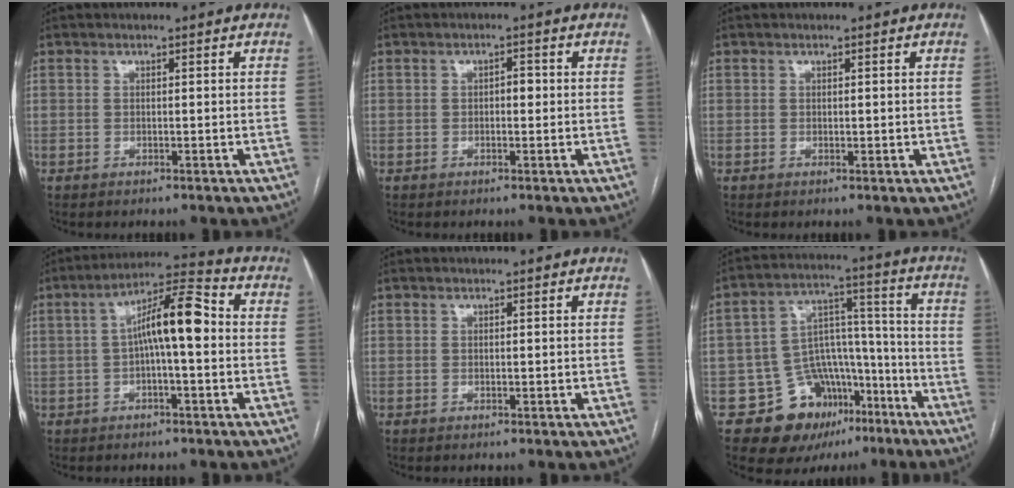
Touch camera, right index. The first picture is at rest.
{"total": 1.8, "force": [0.0, 0.9, 1.6], "torque": [-0.019, 0.005, -0.001]}
{"total": 1.0, "force": [0.2, 0.6, 0.8], "torque": [-0.010, -0.003, 0.005]}
{"total": 10.0, "force": [0.2, 1.9, 9.9], "torque": [-0.170, 0.033, 0.000]}
{"total": 0.7, "force": [0.2, 0.3, 0.6], "torque": [-0.008, -0.002, 0.004]}
{"total": 13.7, "force": [-7.5, 10.2, 5.2], "torque": [-0.065, 0.065, -0.103]}